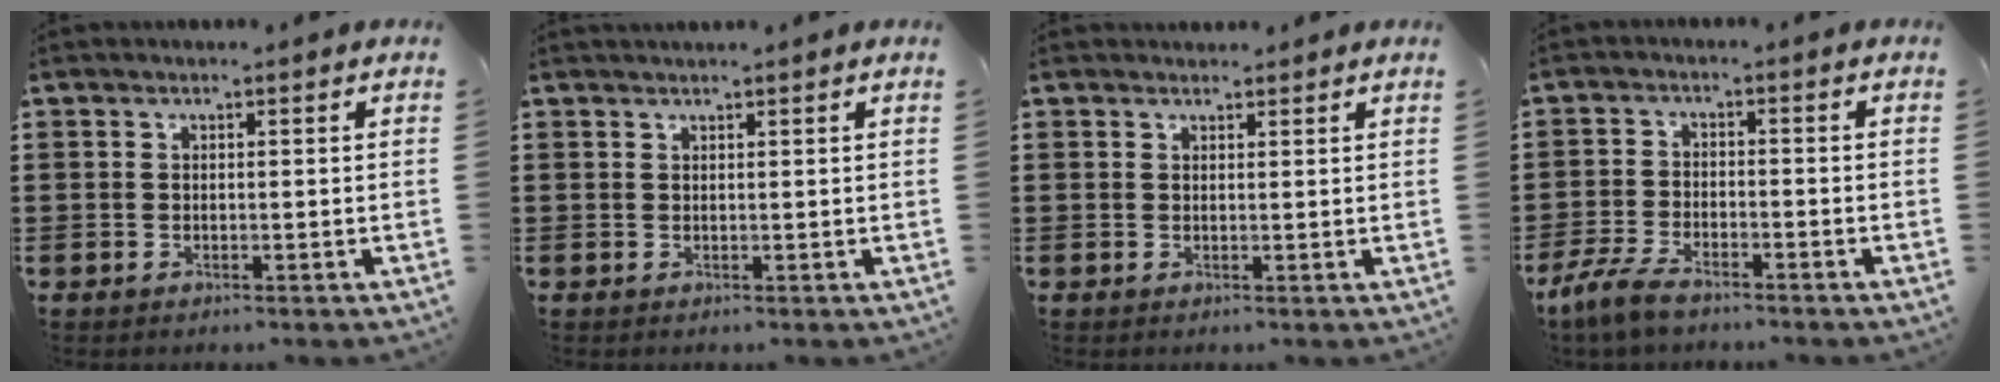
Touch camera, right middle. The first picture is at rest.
{"total": 0.7, "force": [0.7, -0.1, 0.1], "torque": [-0.003, -0.001, 0.013]}
{"total": 1.0, "force": [1.0, 0.2, 0.0], "torque": [-0.002, 0.000, 0.020]}
{"total": 4.1, "force": [-3.3, 0.7, 2.3], "torque": [-0.067, -0.010, -0.070]}